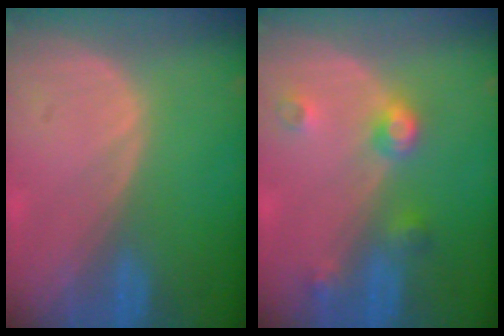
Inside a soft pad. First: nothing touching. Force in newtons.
{"total": 4.4, "press": 3.9, "slide": 2.1}